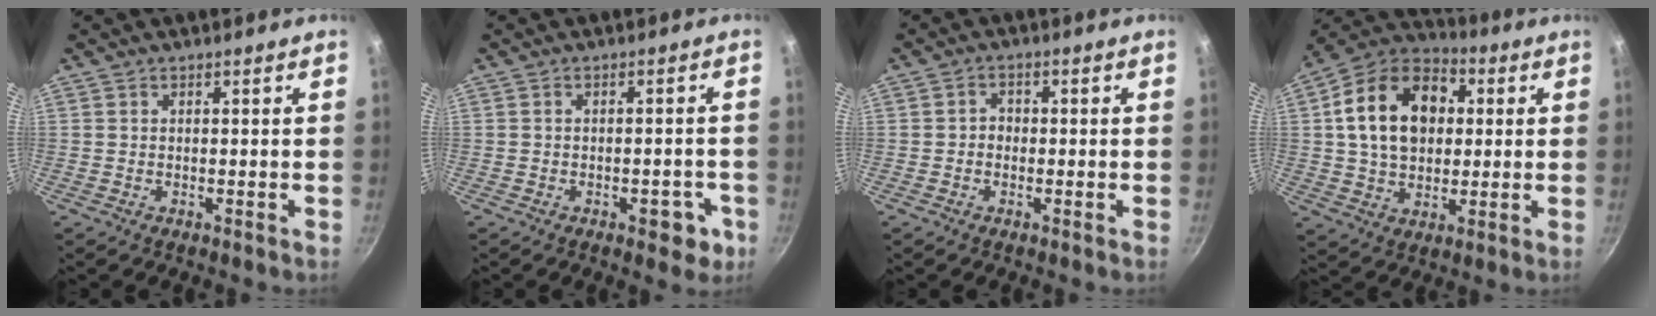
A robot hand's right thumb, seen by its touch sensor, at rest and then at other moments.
{"total": 5.2, "force": [-2.2, 2.8, 3.7], "torque": [-0.024, 0.019, -0.021]}
{"total": 2.1, "force": [-0.4, 1.8, 1.0], "torque": [-0.007, 0.009, -0.011]}
{"total": 18.6, "force": [3.2, 13.4, 12.5], "torque": [-0.181, 0.022, 0.042]}